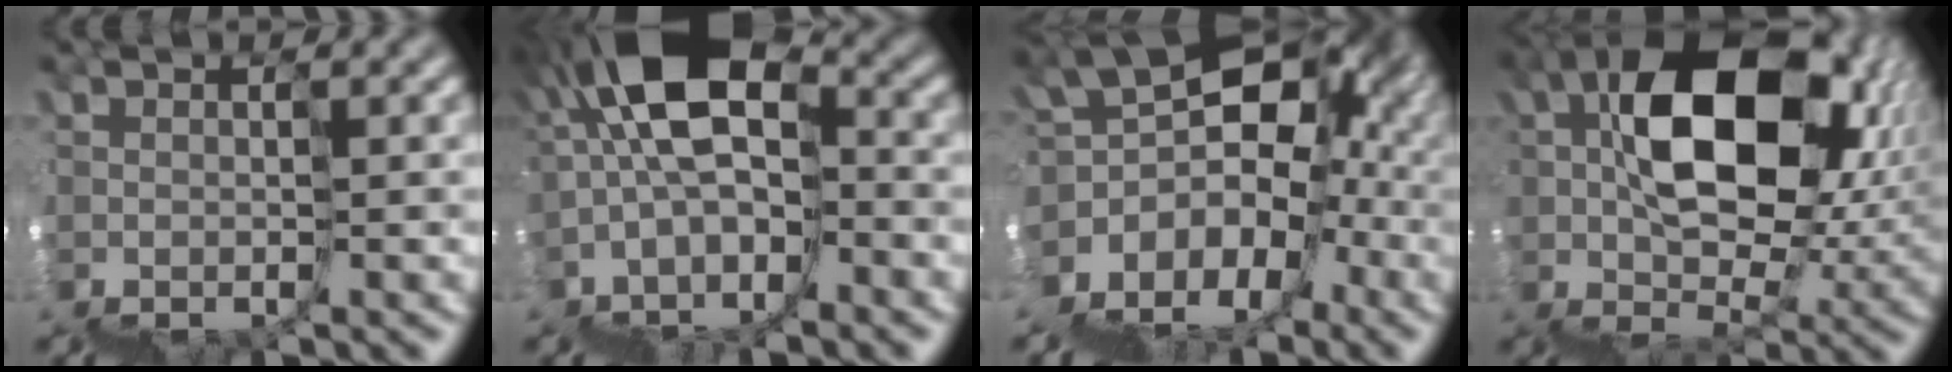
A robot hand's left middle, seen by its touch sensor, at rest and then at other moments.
{"total": 7.6, "force": [-0.2, 4.7, 5.9], "torque": [-0.093, 0.038, -0.006]}
{"total": 8.0, "force": [-1.1, 6.1, 5.1], "torque": [-0.061, 0.019, -0.013]}
{"total": 12.7, "force": [5.0, 8.2, 8.4], "torque": [-0.133, 0.030, 0.080]}